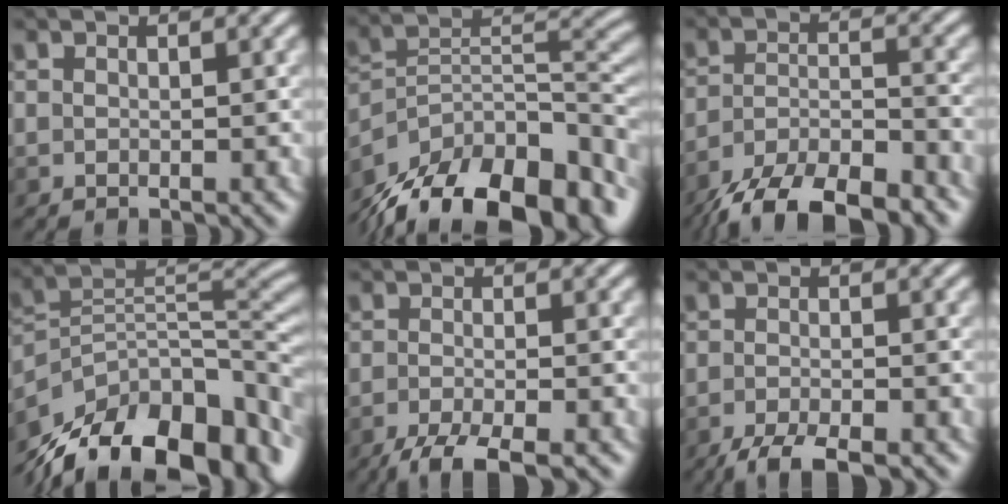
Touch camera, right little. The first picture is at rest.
{"total": 16.8, "force": [-13.5, 6.3, 7.8], "torque": [-0.173, 0.008, -0.221]}
{"total": 8.1, "force": [-7.1, 1.6, 3.5], "torque": [-0.066, -0.004, -0.135]}
{"total": 15.2, "force": [-11.7, 6.3, 7.3], "torque": [-0.143, 0.018, -0.205]}
{"total": 5.0, "force": [-3.8, 0.9, 3.1], "torque": [-0.067, -0.006, -0.073]}
{"total": 4.4, "force": [-3.4, 0.8, 2.6], "torque": [-0.058, -0.002, -0.067]}